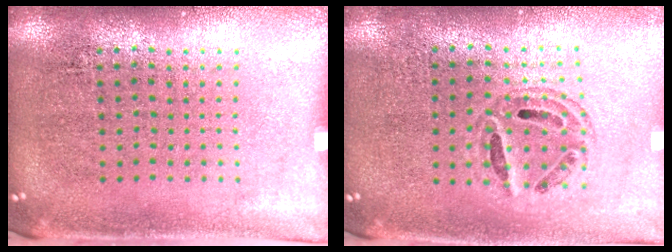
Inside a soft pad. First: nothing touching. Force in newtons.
{"total": 0.7, "press": 0.6, "slide": 0.2}